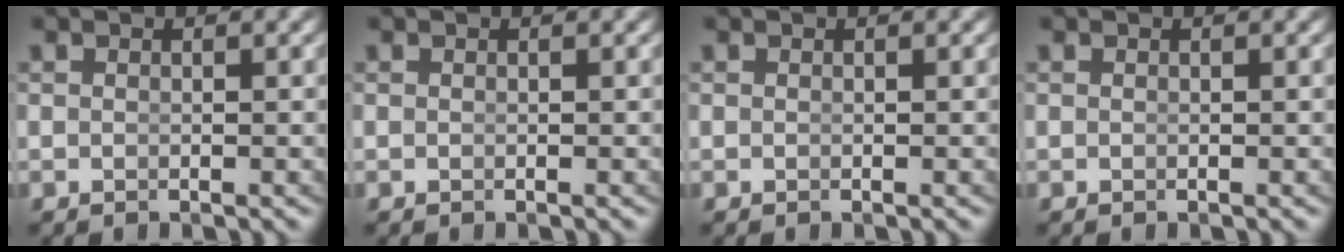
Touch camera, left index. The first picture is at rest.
{"total": 0.0}
{"total": 0.0}
{"total": 0.0}